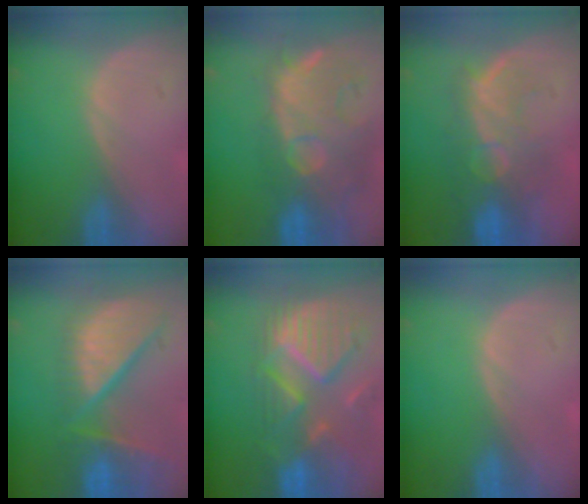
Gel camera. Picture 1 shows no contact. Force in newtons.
{"total": 12.6, "press": 11.3, "slide": 5.7}
{"total": 9.7, "press": 8.7, "slide": 4.3}
{"total": 12.7, "press": 10.5, "slide": 7.1}
{"total": 12.2, "press": 10.5, "slide": 6.2}
{"total": 0.0}